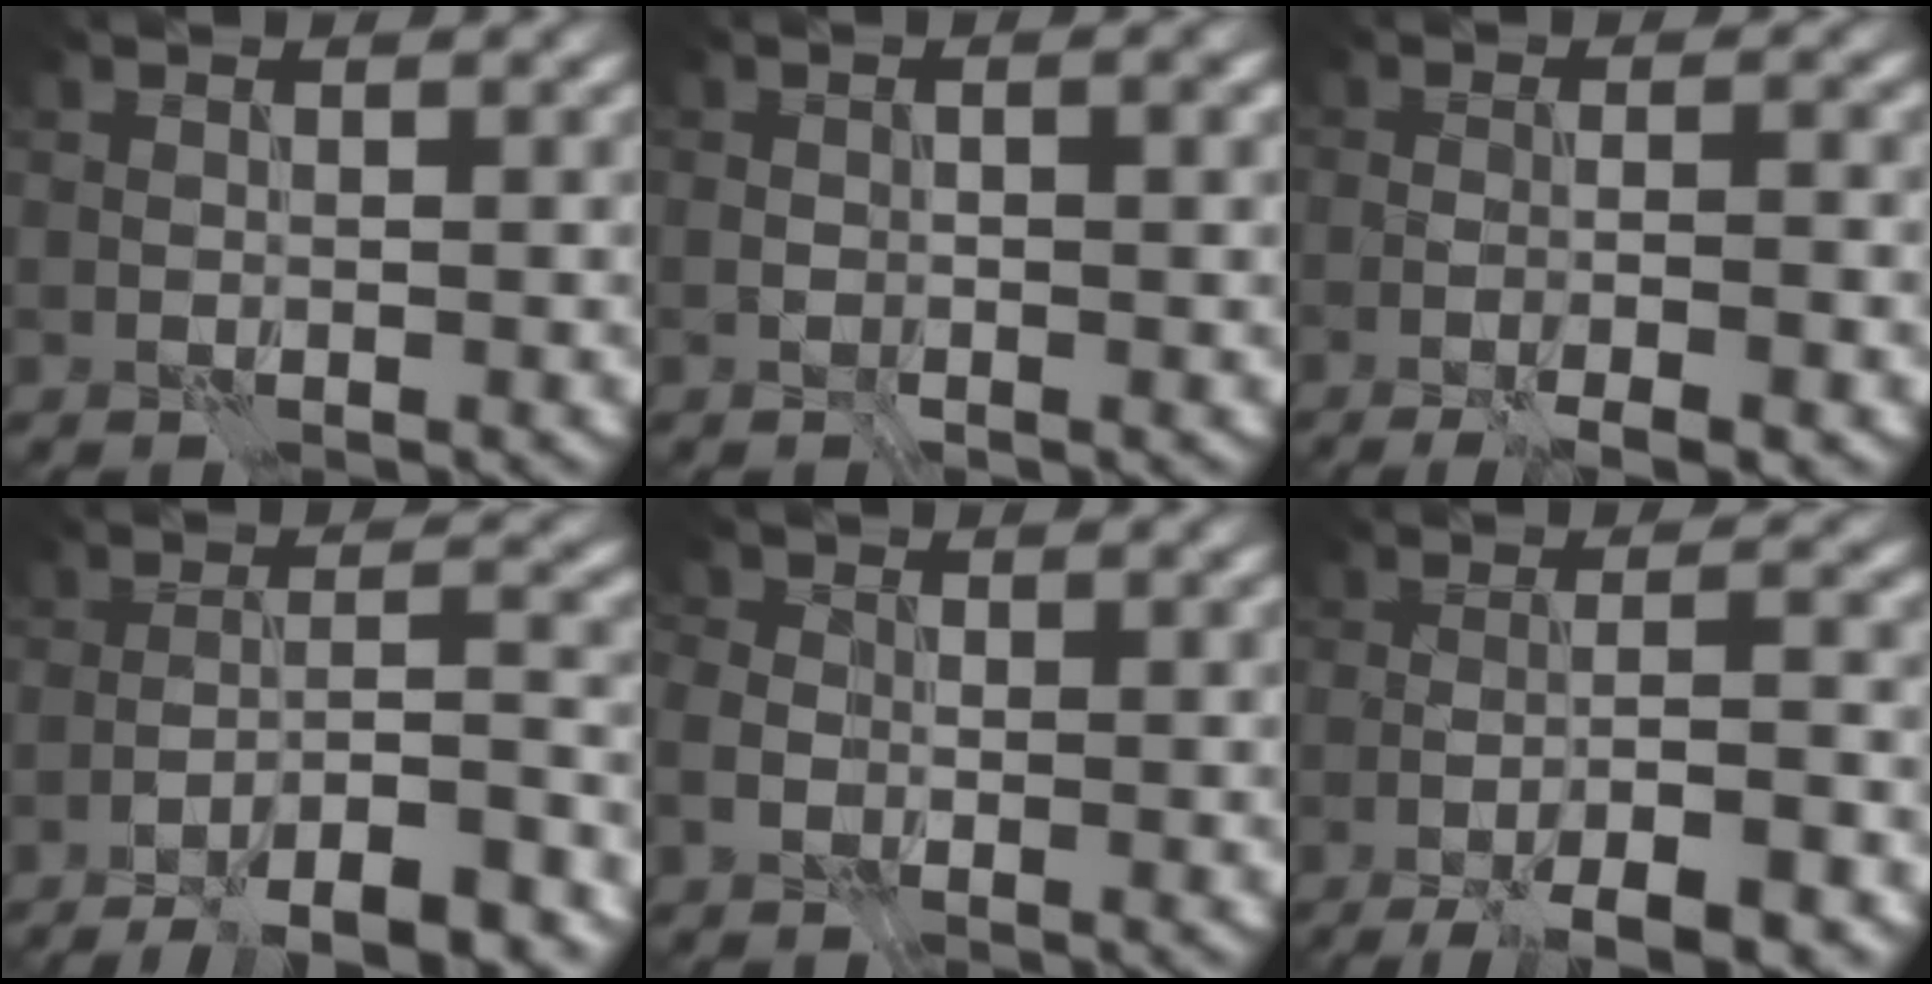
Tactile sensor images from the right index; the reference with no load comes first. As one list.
[{"total": 2.2, "force": [-0.3, 0.8, 2.1], "torque": [-0.035, 0.000, -0.007]}, {"total": 5.4, "force": [-2.9, 1.2, 4.4], "torque": [-0.059, 0.004, -0.041]}, {"total": 11.7, "force": [-8.8, 2.5, 7.3], "torque": [-0.098, 0.005, -0.121]}, {"total": 1.7, "force": [-0.8, 1.3, 0.7], "torque": [-0.013, 0.002, -0.025]}, {"total": 8.9, "force": [-5.3, 1.8, 6.9], "torque": [-0.094, 0.009, -0.085]}]